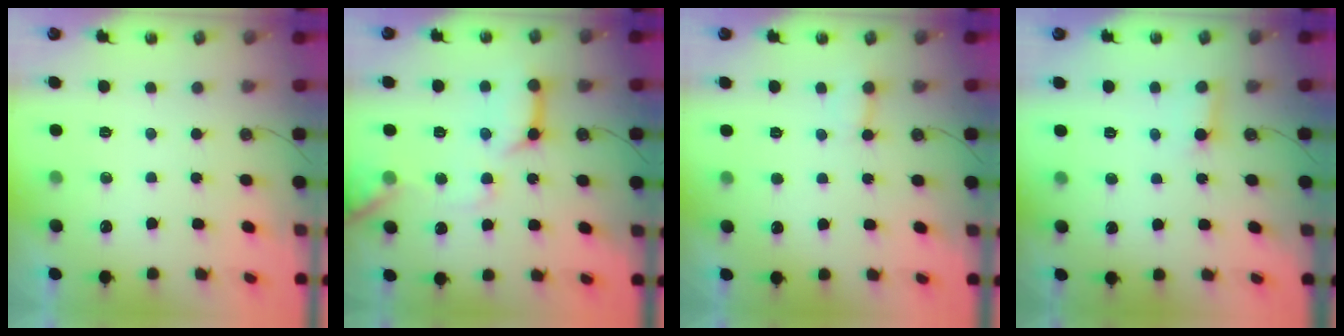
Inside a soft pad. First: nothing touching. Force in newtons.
{"total": 13.0, "press": 12.9, "slide": 1.7}
{"total": 4.5, "press": 4.4, "slide": 0.6}
{"total": 2.6, "press": 2.5, "slide": 0.3}